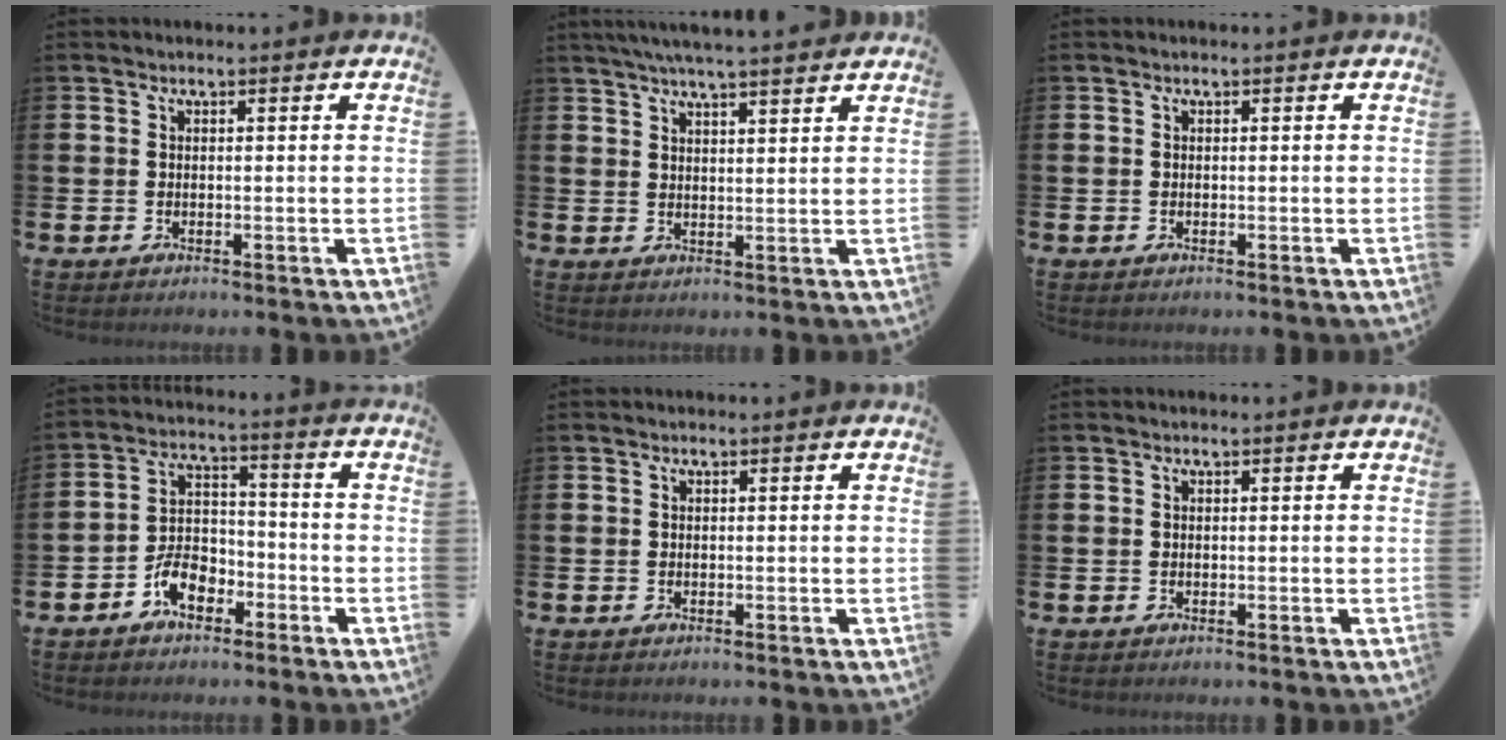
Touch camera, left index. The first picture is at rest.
{"total": 5.0, "force": [4.7, -0.2, 1.7], "torque": [-0.040, -0.012, 0.084]}
{"total": 0.0}
{"total": 5.8, "force": [-3.5, 3.5, 3.0], "torque": [-0.059, 0.019, -0.069]}
{"total": 0.0}
{"total": 0.0}